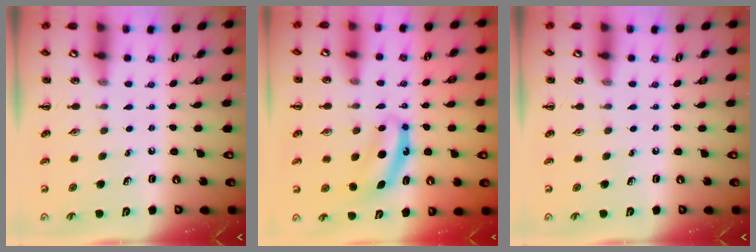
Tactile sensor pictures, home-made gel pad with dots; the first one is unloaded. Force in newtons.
{"total": 7.1, "press": 7.1, "slide": 0.6}
{"total": 0.0}